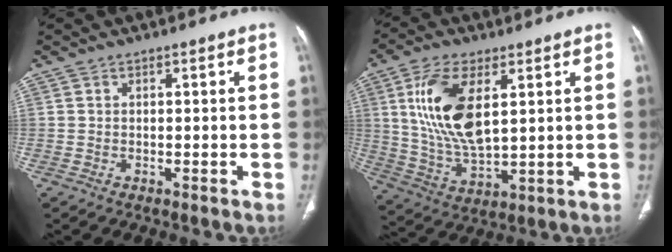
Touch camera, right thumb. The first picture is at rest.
{"total": 15.1, "force": [4.3, 6.9, 12.7], "torque": [-0.256, -0.020, 0.089]}